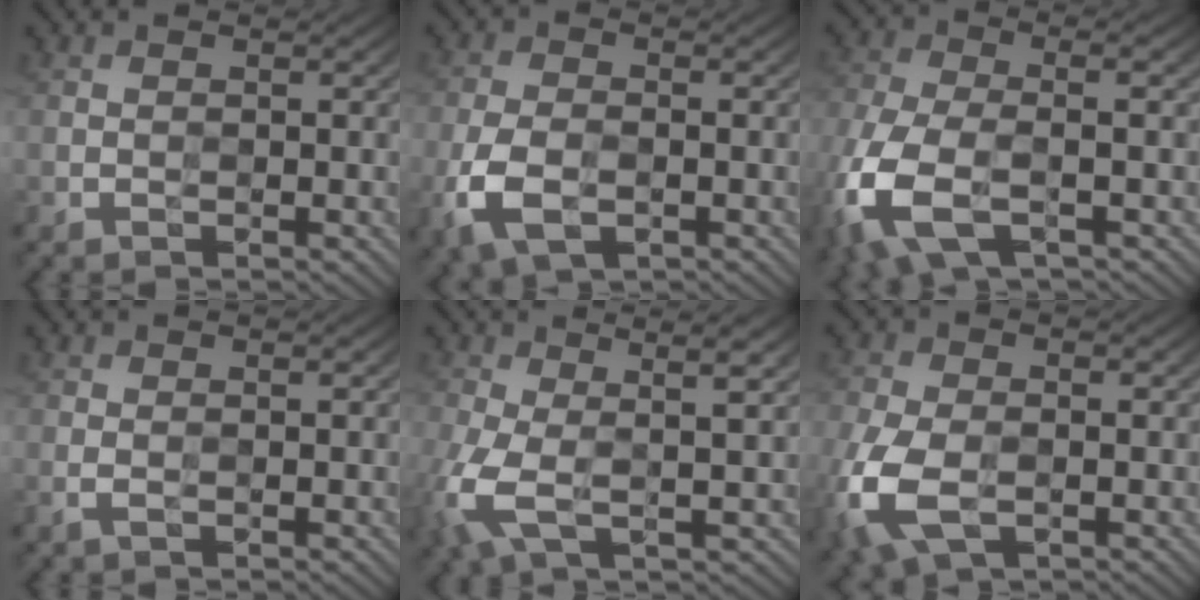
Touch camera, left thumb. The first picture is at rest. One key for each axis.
{"total": 7.0, "fx": -2.8, "fy": 3.9, "fz": 5.1, "tx": -0.127, "ty": -0.014, "tz": -0.060}
{"total": 12.1, "fx": -4.7, "fy": 5.4, "fz": 9.8, "tx": -0.264, "ty": -0.029, "tz": -0.089}
{"total": 1.0, "fx": -0.1, "fy": 0.2, "fz": 1.0, "tx": -0.024, "ty": 0.001, "tz": -0.004}
{"total": 8.6, "fx": 0.1, "fy": 3.1, "fz": 8.1, "tx": -0.188, "ty": -0.007, "tz": -0.006}
{"total": 9.7, "fx": -3.2, "fy": 5.7, "fz": 7.2, "tx": -0.208, "ty": -0.023, "tz": -0.064}